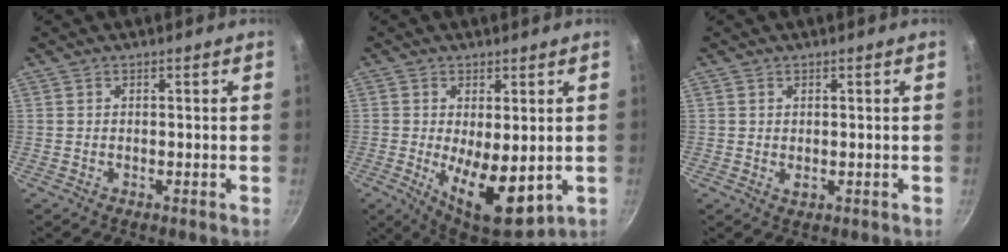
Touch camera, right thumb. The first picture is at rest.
{"total": 12.5, "force": [-1.4, 5.6, 11.1], "torque": [-0.160, -0.018, -0.008]}
{"total": 1.1, "force": [0.1, 0.7, 0.8], "torque": [-0.013, -0.002, 0.002]}